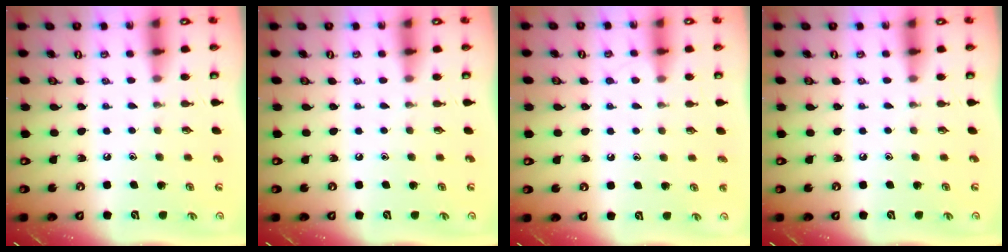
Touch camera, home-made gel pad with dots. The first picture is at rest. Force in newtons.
{"total": 0.0}
{"total": 5.9, "press": 5.9, "slide": 0.6}
{"total": 0.0}